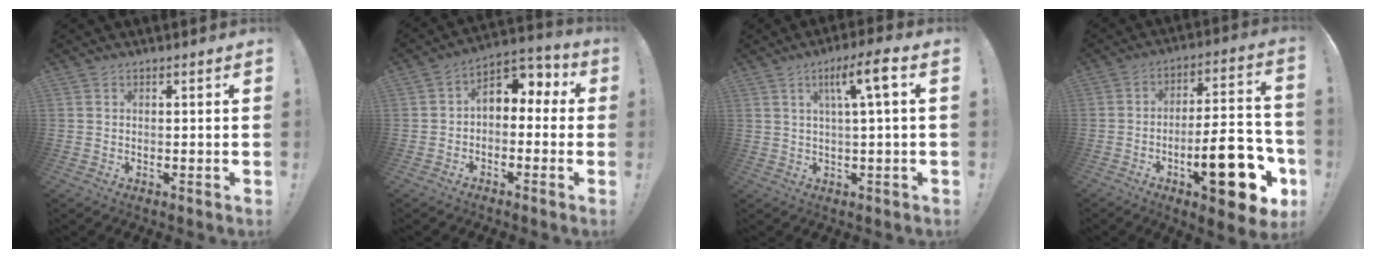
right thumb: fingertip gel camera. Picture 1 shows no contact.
{"total": 6.5, "force": [0.4, 5.0, 4.2], "torque": [-0.048, -0.005, 0.011]}
{"total": 8.6, "force": [2.7, 0.7, 8.1], "torque": [-0.130, -0.006, 0.035]}
{"total": 20.6, "force": [-8.2, 6.7, 17.7], "torque": [-0.236, 0.047, -0.119]}